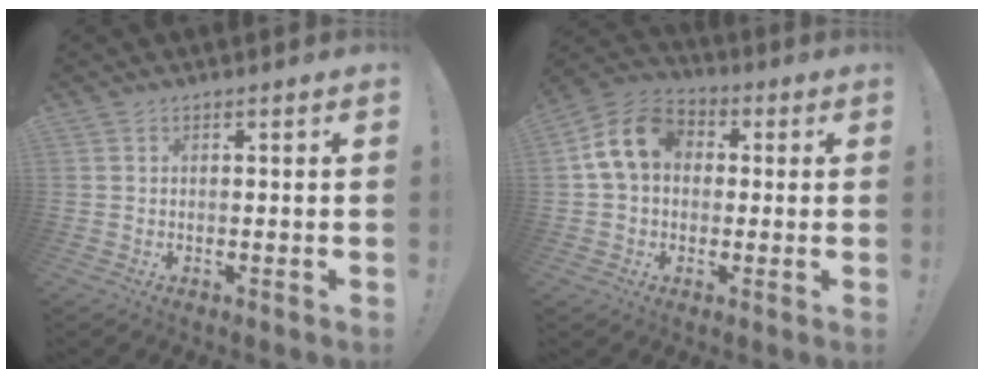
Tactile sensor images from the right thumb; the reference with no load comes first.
{"total": 12.6, "force": [2.8, 9.5, 7.8], "torque": [-0.133, 0.011, 0.060]}